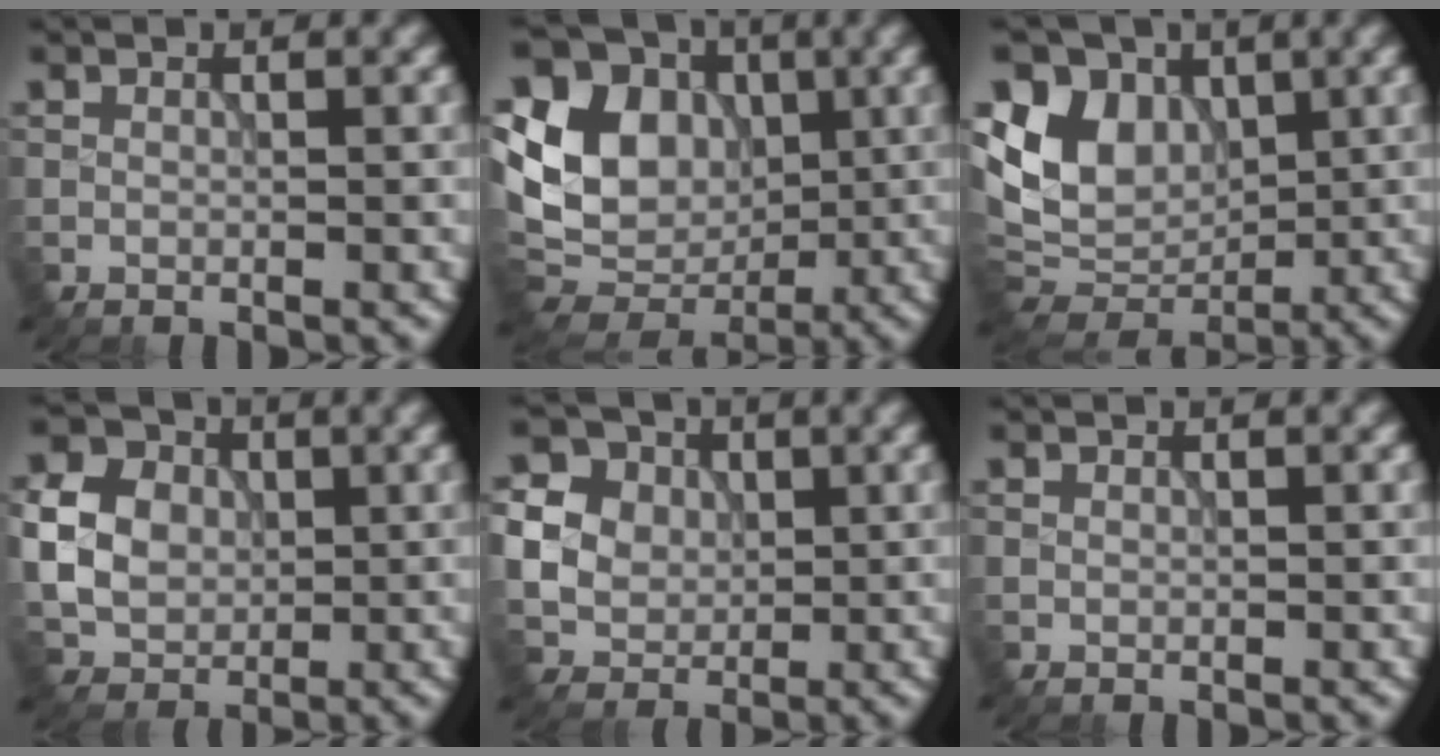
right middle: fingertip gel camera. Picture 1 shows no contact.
{"total": 10.6, "force": [1.3, 8.7, 5.9], "torque": [-0.122, 0.004, 0.013]}
{"total": 8.0, "force": [2.0, 6.4, 4.3], "torque": [-0.091, -0.002, 0.029]}
{"total": 5.7, "force": [0.3, 4.9, 2.9], "torque": [-0.061, 0.007, 0.004]}
{"total": 9.6, "force": [2.0, 8.6, 3.7], "torque": [-0.103, 0.027, 0.035]}
{"total": 0.0}